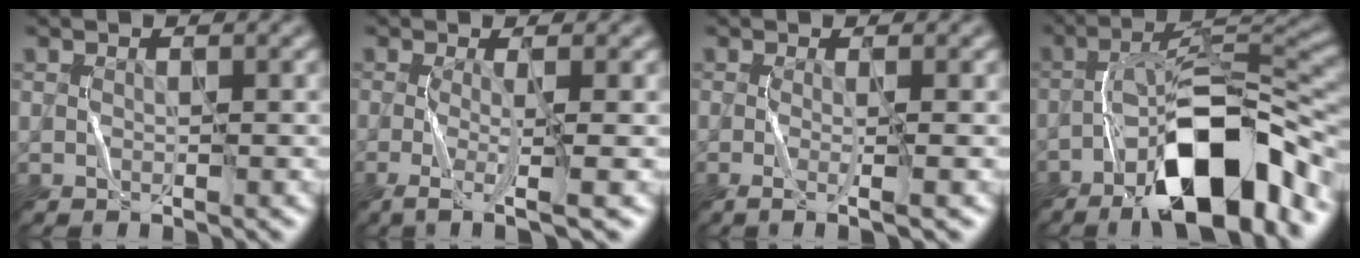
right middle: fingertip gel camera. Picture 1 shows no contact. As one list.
[{"total": 3.6, "force": [-1.1, 0.6, 3.4], "torque": [-0.060, -0.002, -0.025]}, {"total": 2.1, "force": [-0.3, 0.5, 2.0], "torque": [-0.029, -0.001, -0.012]}, {"total": 11.9, "force": [-6.7, 3.6, 9.1], "torque": [-0.139, 0.028, -0.118]}]